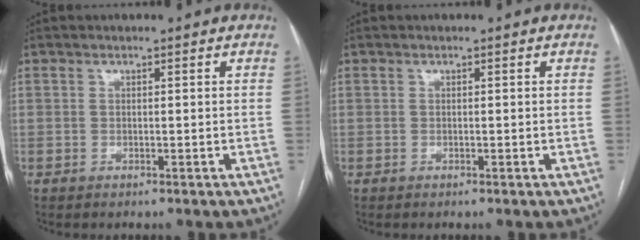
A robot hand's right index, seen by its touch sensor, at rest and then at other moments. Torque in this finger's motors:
{"motor_torque": [-0.01, 0.01, 0.00, 0.00]}